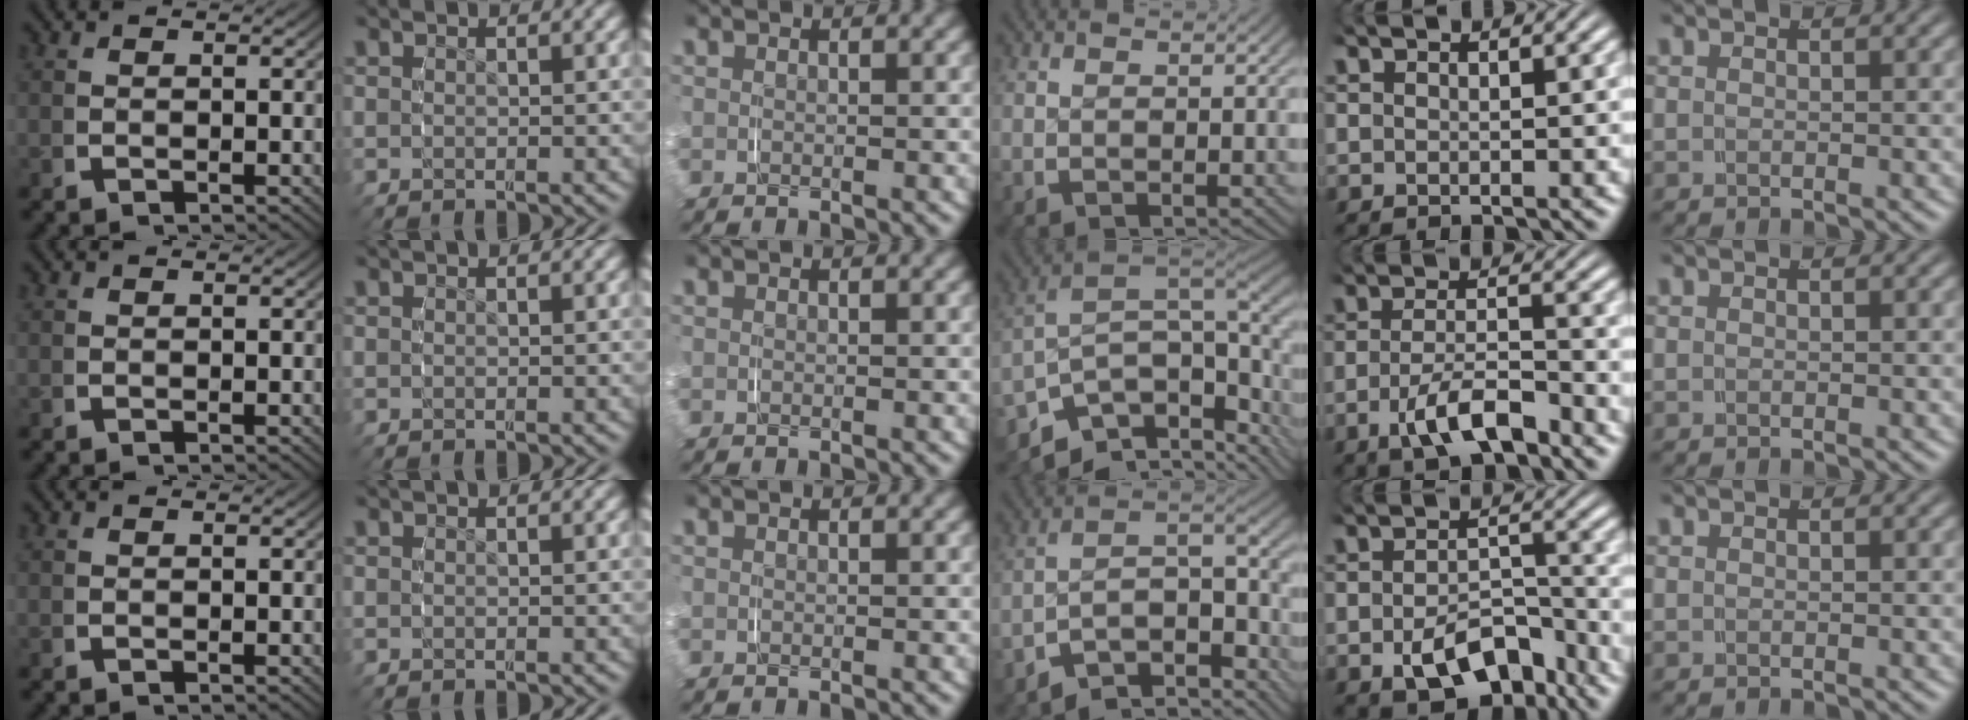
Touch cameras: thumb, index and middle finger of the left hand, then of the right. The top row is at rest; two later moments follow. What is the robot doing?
{"motion": "grasp_and_lifting", "object": "shoes"}